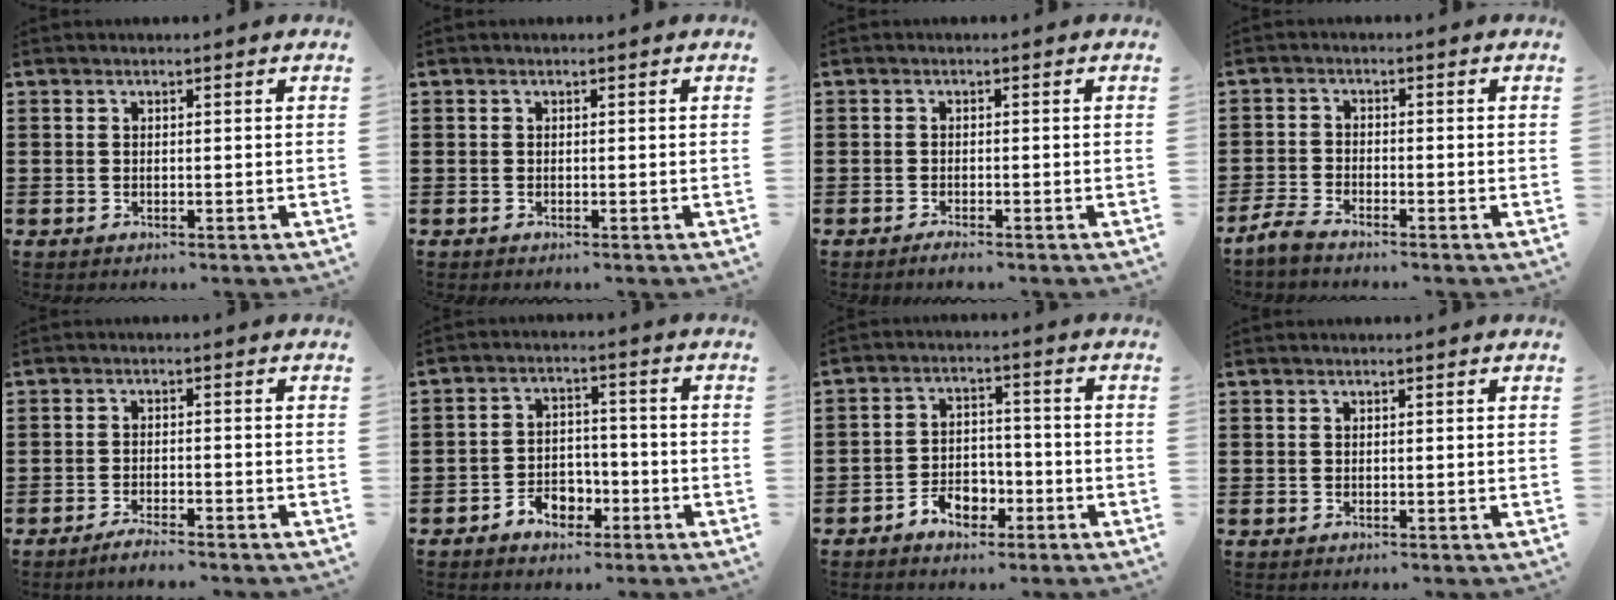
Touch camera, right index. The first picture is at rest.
{"total": 0.0}
{"total": 1.1, "force": [-1.1, -0.1, 0.4], "torque": [-0.009, -0.005, -0.020]}
{"total": 2.7, "force": [-2.5, 0.1, 0.9], "torque": [-0.032, -0.003, -0.054]}
{"total": 2.5, "force": [-2.4, -0.1, 0.8], "torque": [-0.014, 0.002, -0.046]}
{"total": 4.2, "force": [-2.7, 2.8, 1.8], "torque": [-0.033, 0.011, -0.051]}
{"total": 4.5, "force": [-2.9, 2.8, 2.1], "torque": [-0.036, 0.012, -0.055]}
{"total": 0.0}